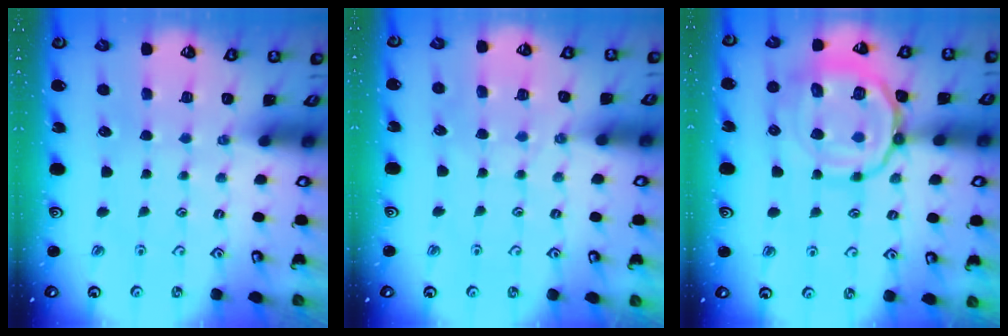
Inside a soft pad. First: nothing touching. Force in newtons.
{"total": 5.7, "press": 5.6, "slide": 0.8}
{"total": 18.3, "press": 18.2, "slide": 1.9}